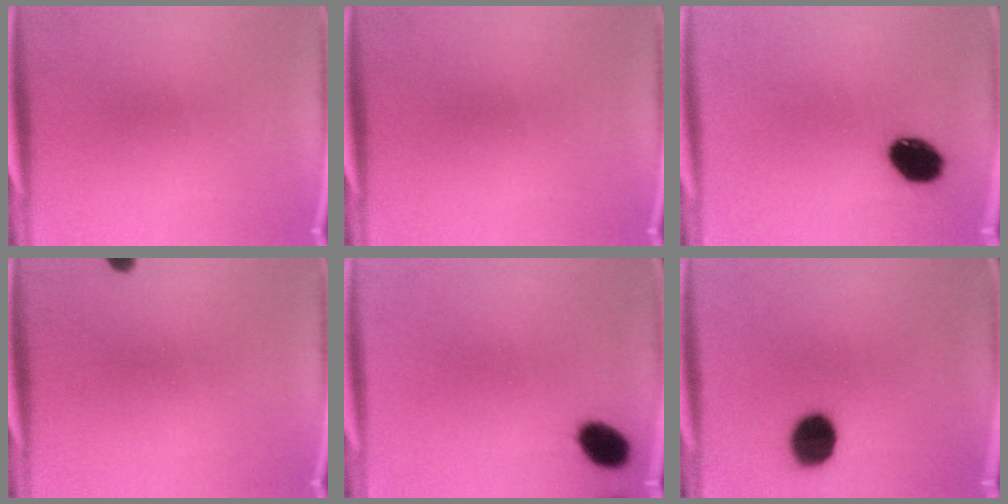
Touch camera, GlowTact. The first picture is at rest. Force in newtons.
{"total": 0.0}
{"total": 9.0}
{"total": 1.3}
{"total": 5.9}
{"total": 9.5}